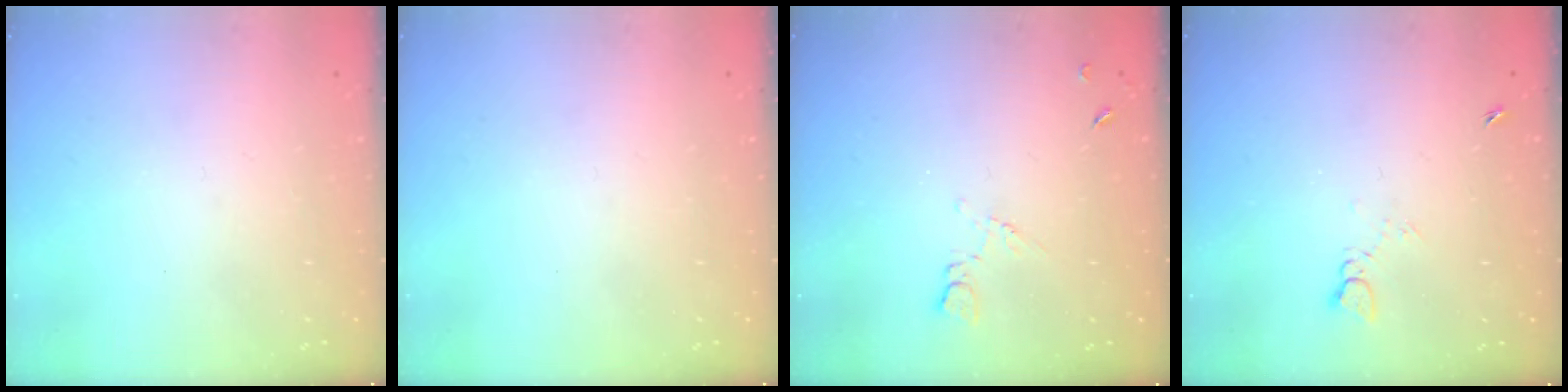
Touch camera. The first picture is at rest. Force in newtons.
{"total": 0.0}
{"total": 5.0, "press": 5.0, "slide": 0.6}
{"total": 3.0, "press": 3.0, "slide": 0.5}